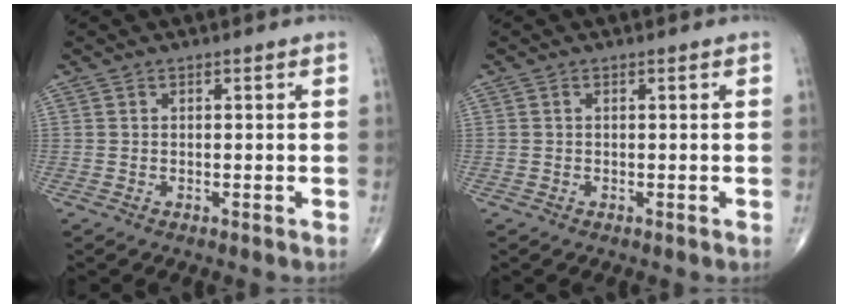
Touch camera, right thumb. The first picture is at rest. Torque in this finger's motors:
{"motor_torque": [0.02, -0.10, 0.13, 0.01, 0.03]}